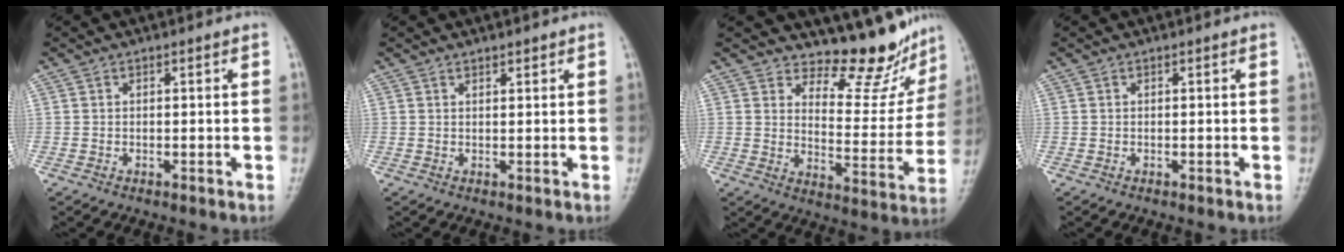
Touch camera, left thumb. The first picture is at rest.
{"total": 1.2, "force": [1.0, 0.4, 0.5], "torque": [-0.004, -0.005, 0.014]}
{"total": 11.7, "force": [11.0, 3.2, 2.4], "torque": [0.002, -0.103, 0.148]}
{"total": 0.0}